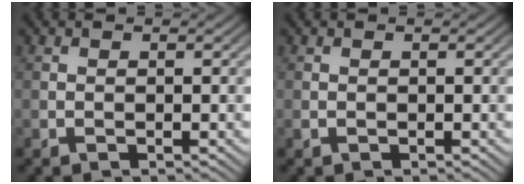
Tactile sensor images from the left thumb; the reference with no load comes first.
{"total": 0.0}